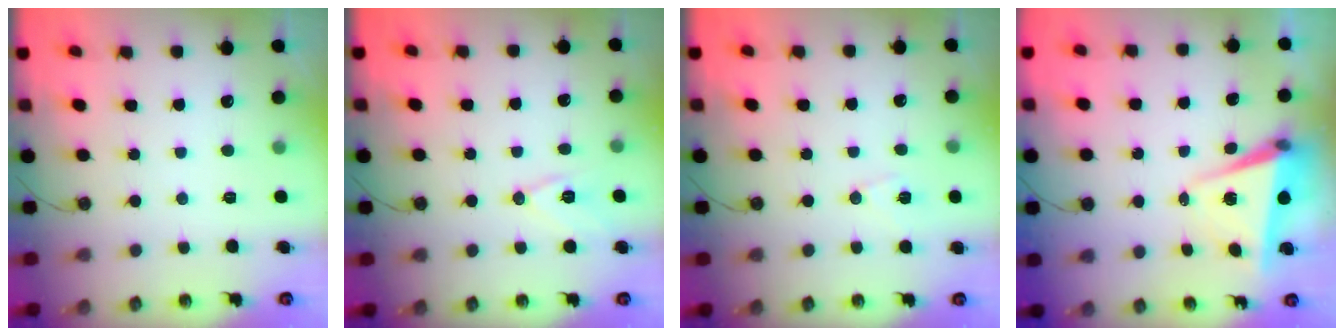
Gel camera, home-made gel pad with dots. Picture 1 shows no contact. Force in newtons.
{"total": 9.5, "press": 8.8, "slide": 3.7}
{"total": 6.4, "press": 6.3, "slide": 1.2}
{"total": 6.7, "press": 5.7, "slide": 3.6}